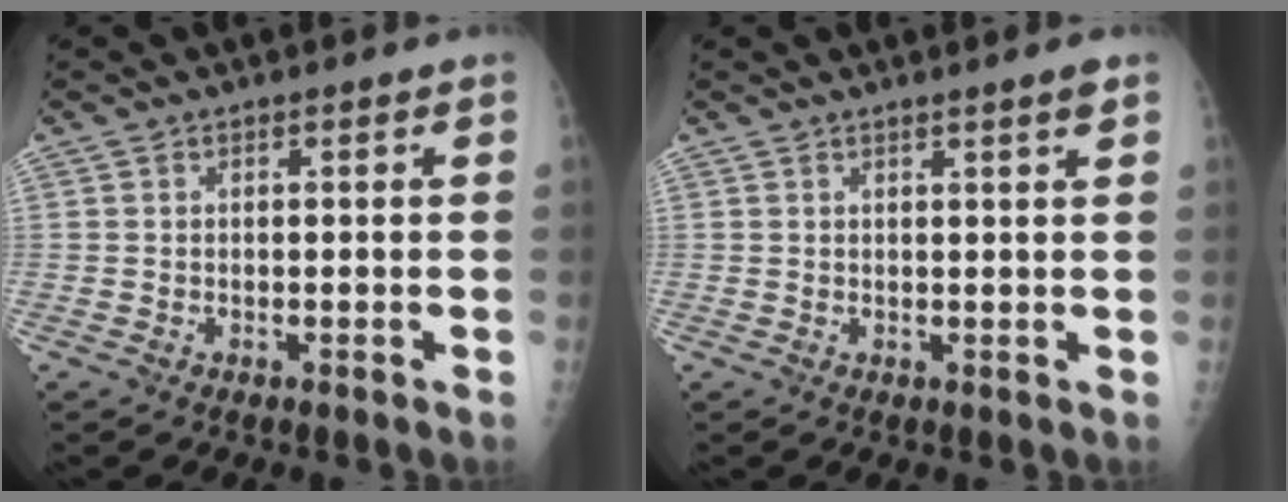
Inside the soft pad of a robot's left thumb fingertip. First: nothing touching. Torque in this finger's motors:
{"motor_torque": [-0.09, 0.04, -0.12, -0.12, 0.03]}